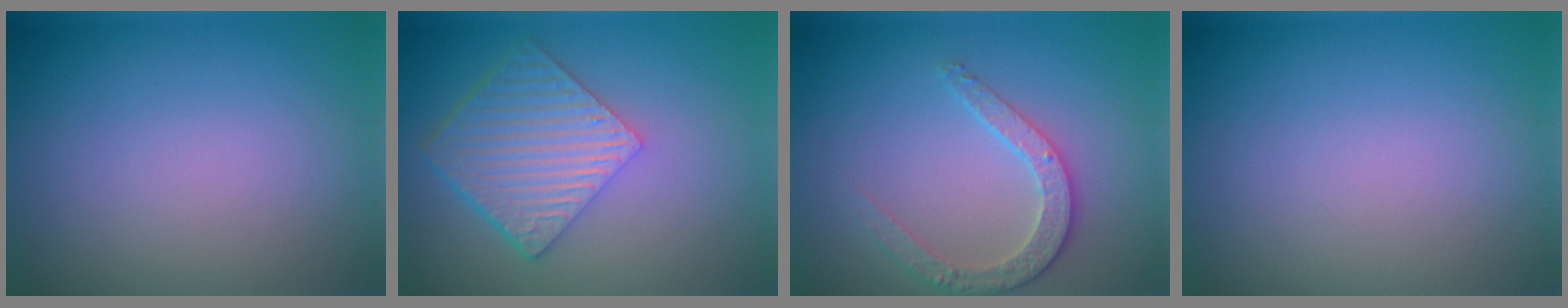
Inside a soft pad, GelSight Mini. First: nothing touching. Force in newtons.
{"total": 6.4, "press": 4.5, "slide": 4.6}
{"total": 2.7, "press": 2.6, "slide": 0.7}
{"total": 0.0}